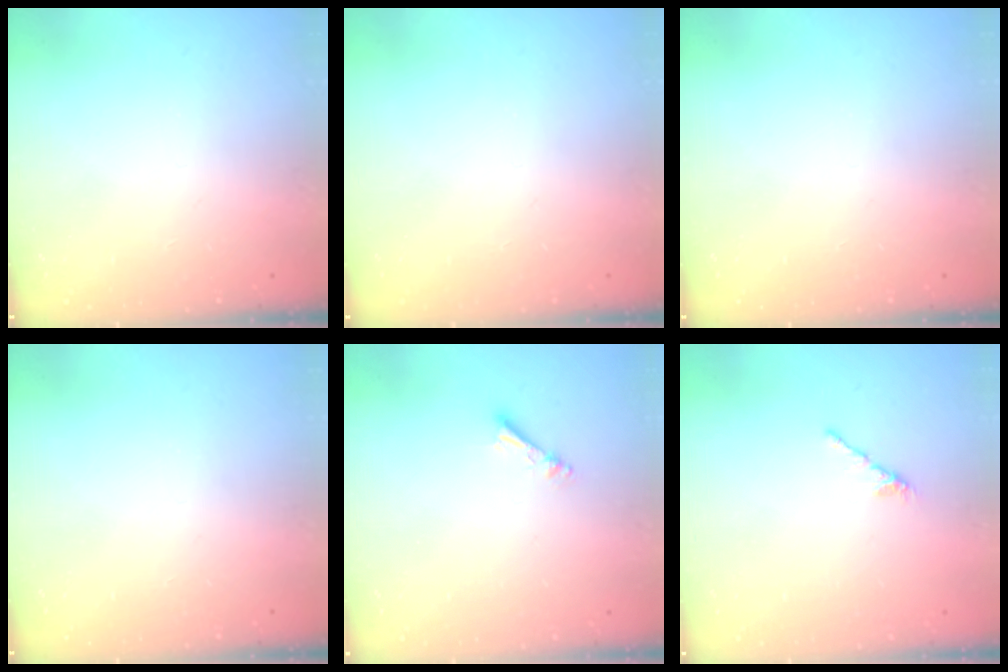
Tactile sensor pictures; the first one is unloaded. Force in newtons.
{"total": 0.0}
{"total": 0.0}
{"total": 0.0}
{"total": 3.5, "press": 3.5, "slide": 0.1}
{"total": 2.1, "press": 2.0, "slide": 0.7}